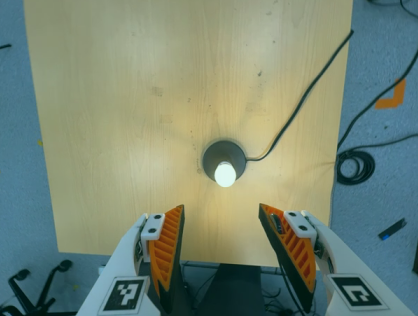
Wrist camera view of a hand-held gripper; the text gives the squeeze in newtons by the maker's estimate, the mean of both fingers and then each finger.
{"total": 0.0}